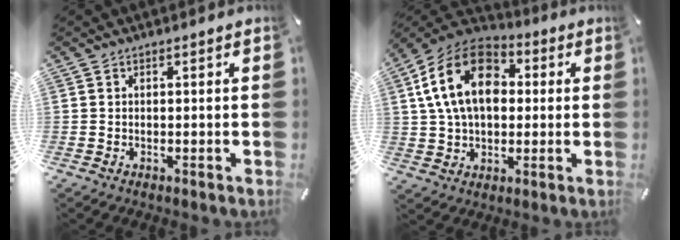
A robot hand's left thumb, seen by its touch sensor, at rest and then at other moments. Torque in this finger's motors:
{"motor_torque": [2.50, 2.50, 1.76, -1.01, 0.23]}